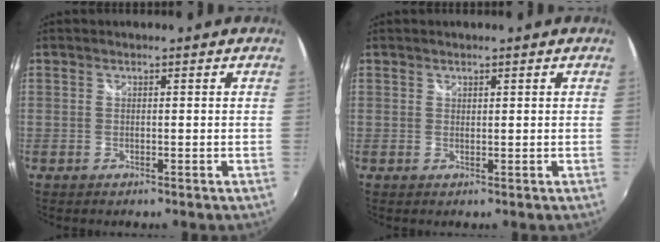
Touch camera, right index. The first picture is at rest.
{"total": 0.5, "force": [0.5, 0.2, 0.0], "torque": [0.000, 0.000, 0.009]}